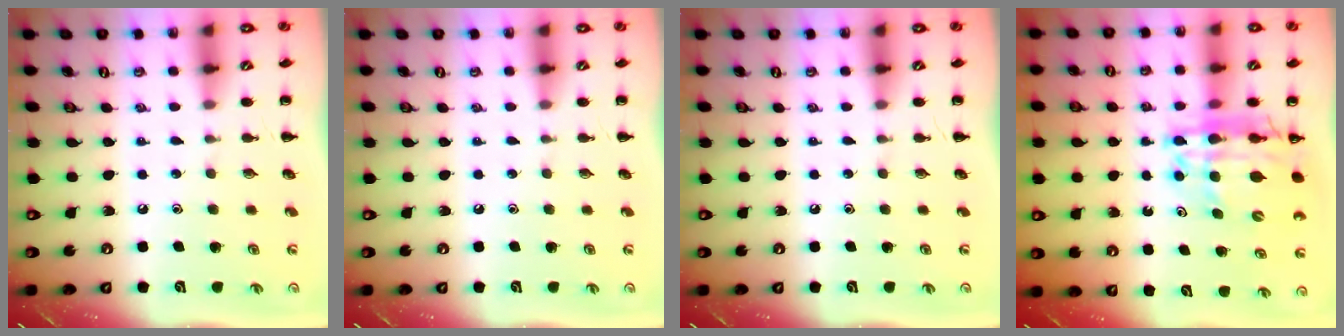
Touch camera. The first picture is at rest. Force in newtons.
{"total": 0.0}
{"total": 0.0}
{"total": 16.8, "press": 16.2, "slide": 4.5}